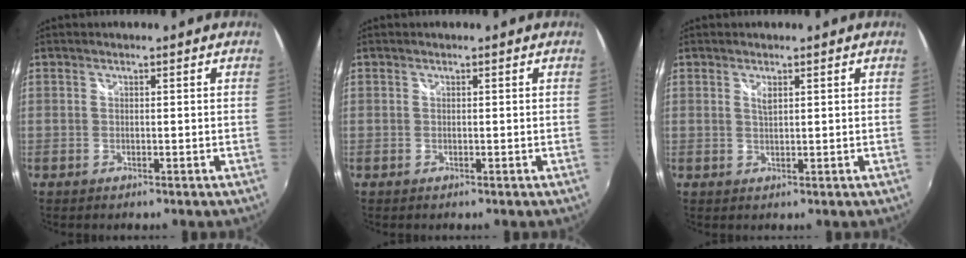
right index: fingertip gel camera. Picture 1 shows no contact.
{"total": 0.0}
{"total": 1.2, "force": [0.7, 0.4, 1.0], "torque": [-0.016, 0.000, 0.011]}